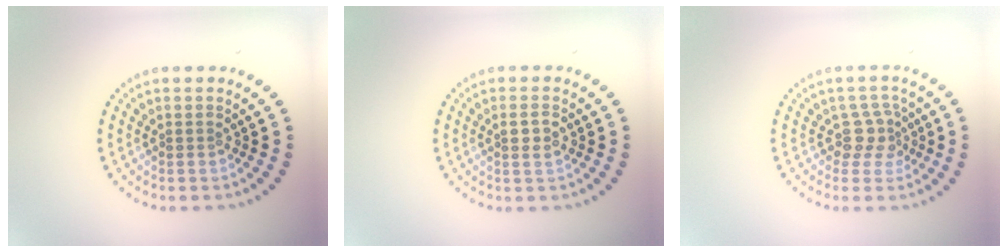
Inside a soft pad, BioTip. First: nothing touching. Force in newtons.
{"total": 1.4, "press": 1.4, "slide": 0.4}
{"total": 2.3, "press": 1.7, "slide": 1.6}